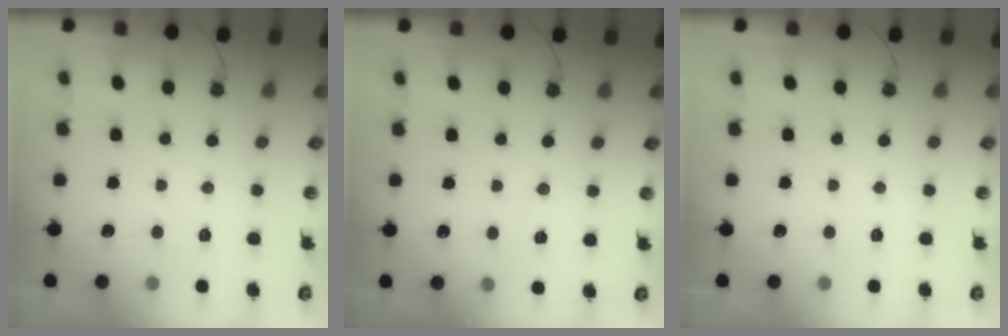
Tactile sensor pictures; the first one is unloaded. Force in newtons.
{"total": 4.3, "press": 3.4, "slide": 2.5}
{"total": 0.0}